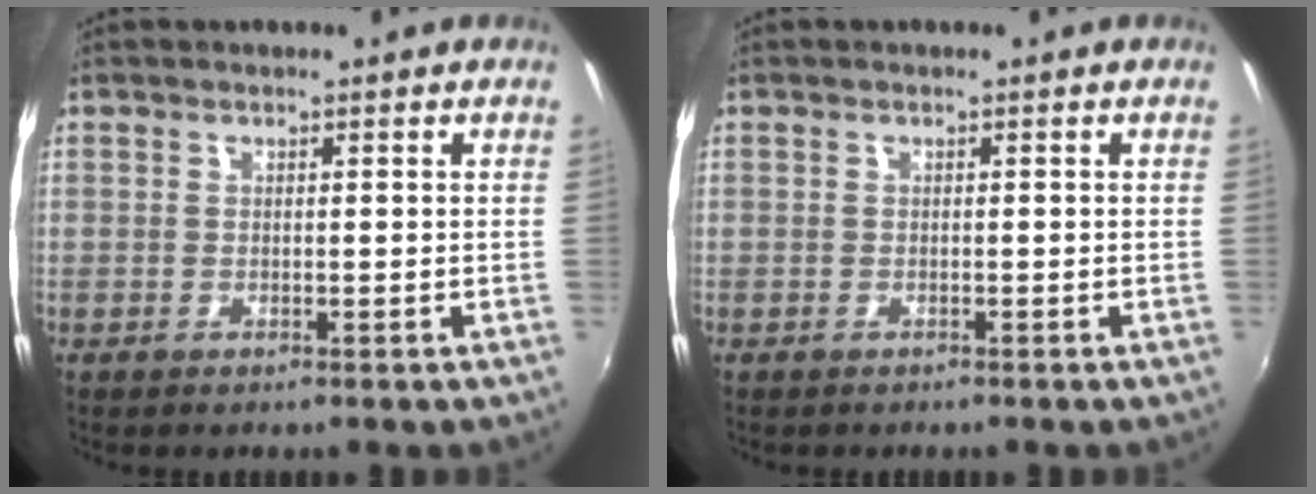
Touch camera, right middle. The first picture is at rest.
{"total": 0.0}